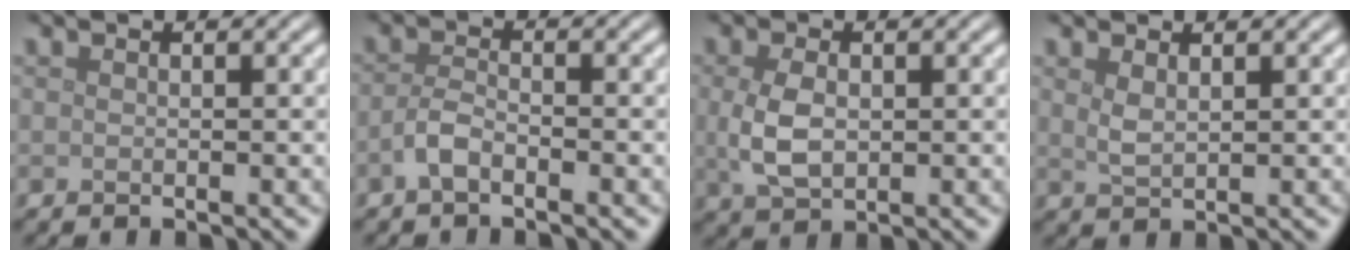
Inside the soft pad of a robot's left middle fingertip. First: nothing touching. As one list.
[{"total": 2.0, "force": [-1.2, 0.8, 1.4], "torque": [-0.031, 0.004, -0.029]}, {"total": 3.6, "force": [0.1, 2.3, 2.8], "torque": [-0.069, -0.001, 0.005]}, {"total": 1.5, "force": [0.9, 0.5, 1.1], "torque": [-0.027, -0.003, 0.021]}]